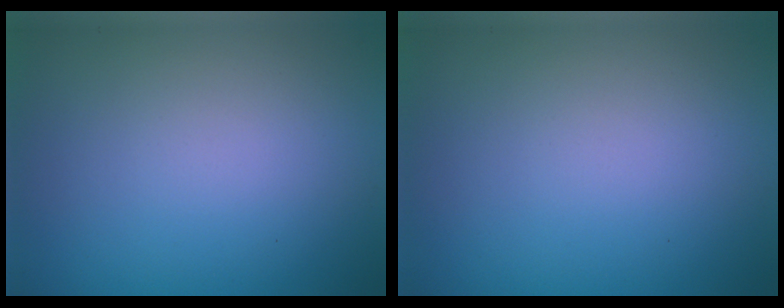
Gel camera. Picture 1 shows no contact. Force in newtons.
{"total": 0.0}